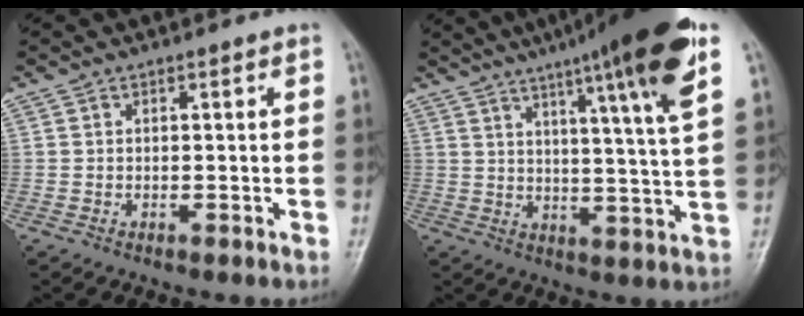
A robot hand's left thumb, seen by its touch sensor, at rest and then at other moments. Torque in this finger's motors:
{"motor_torque": [1.18, 0.18, 1.55, -1.20, 0.33]}